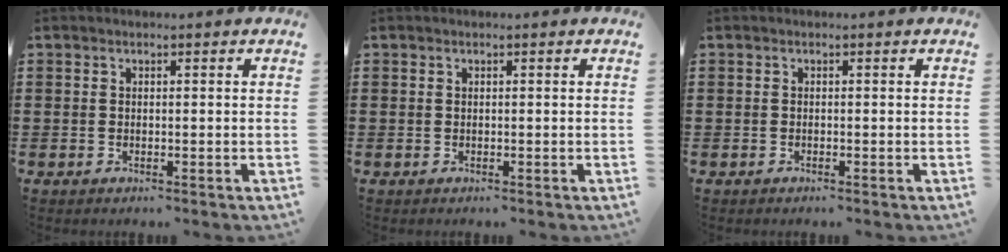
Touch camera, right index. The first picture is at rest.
{"total": 0.0}
{"total": 0.0}